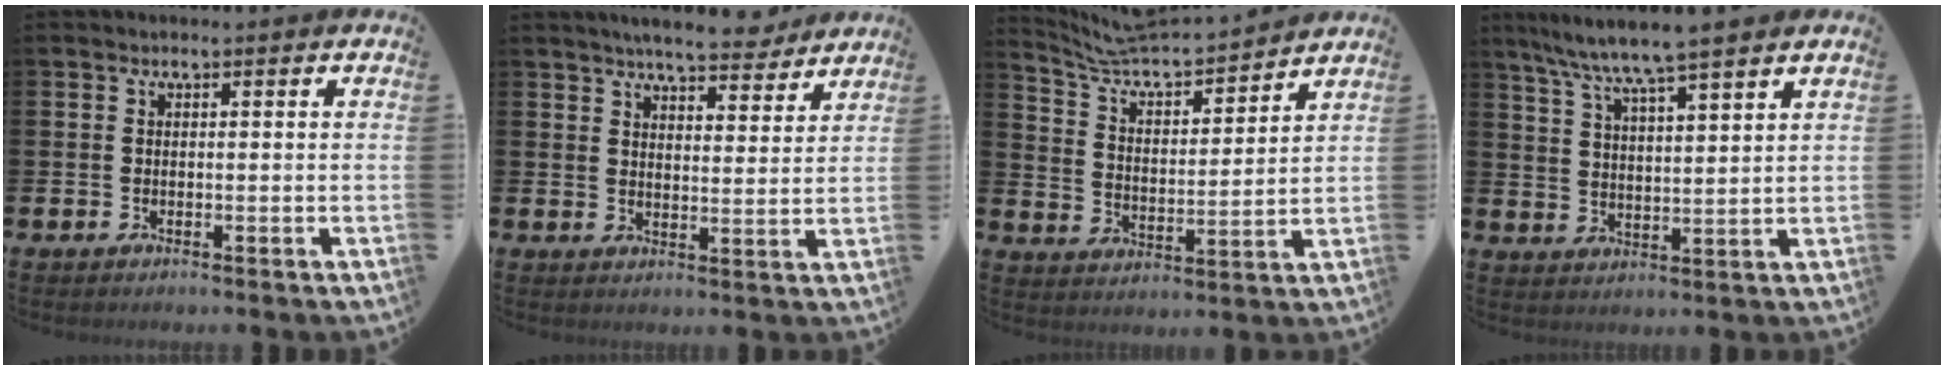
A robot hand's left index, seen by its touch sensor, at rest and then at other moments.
{"total": 6.3, "force": [6.0, 1.0, 1.8], "torque": [-0.030, -0.034, 0.103]}
{"total": 6.9, "force": [6.7, 1.1, 1.4], "torque": [-0.061, -0.060, 0.114]}
{"total": 7.2, "force": [6.7, -0.2, 2.7], "torque": [-0.080, -0.030, 0.119]}